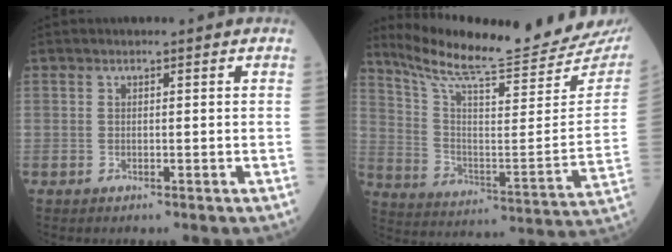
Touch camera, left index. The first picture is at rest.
{"total": 24.9, "force": [22.6, 0.9, 10.6], "torque": [-0.184, -0.091, 0.319]}